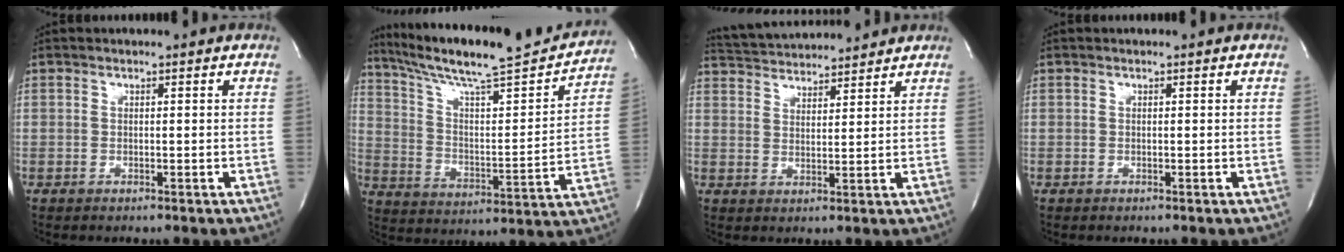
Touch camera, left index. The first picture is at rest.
{"total": 23.5, "force": [21.0, 1.5, 10.2], "torque": [-0.172, -0.022, 0.313]}
{"total": 10.3, "force": [10.0, 1.0, 2.4], "torque": [-0.053, 0.024, 0.159]}
{"total": 0.0}